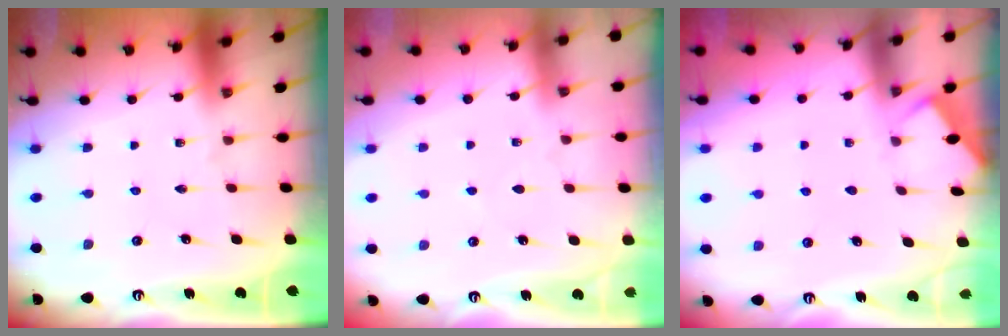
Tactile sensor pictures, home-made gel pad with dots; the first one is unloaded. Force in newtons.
{"total": 4.5, "press": 4.4, "slide": 0.7}
{"total": 2.0, "press": 1.9, "slide": 0.3}